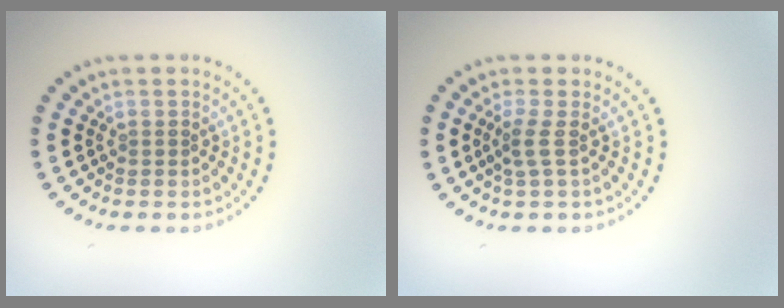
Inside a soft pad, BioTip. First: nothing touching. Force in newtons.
{"total": 1.6, "press": 1.1, "slide": 1.2}